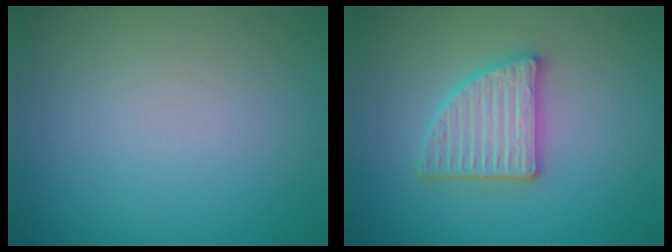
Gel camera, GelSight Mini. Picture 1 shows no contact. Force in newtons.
{"total": 3.6, "press": 3.5, "slide": 0.5}